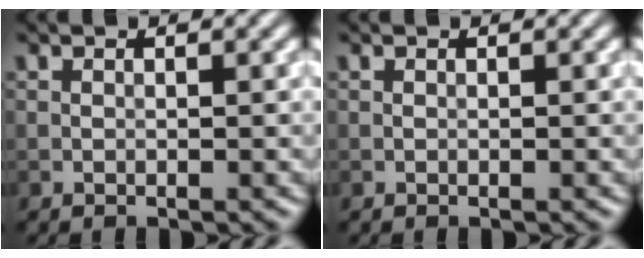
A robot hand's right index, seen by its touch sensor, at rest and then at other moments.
{"total": 0.0}